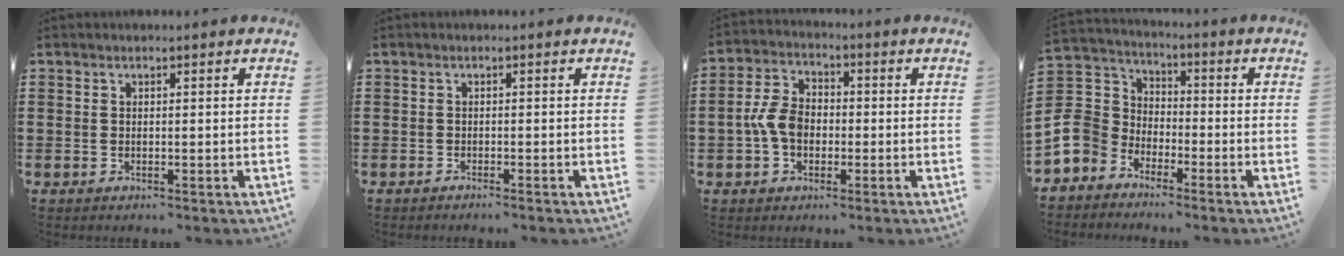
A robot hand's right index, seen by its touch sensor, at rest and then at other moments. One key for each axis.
{"total": 0.7, "fx": -0.6, "fy": -0.3, "fz": 0.2, "tx": -0.005, "ty": -0.003, "tz": -0.010}
{"total": 6.5, "fx": -1.3, "fy": 4.4, "fz": 4.7, "tx": -0.113, "ty": 0.004, "tz": -0.029}
{"total": 6.9, "fx": -3.6, "fy": 5.8, "fz": 1.2, "tx": -0.085, "ty": 0.004, "tz": -0.083}